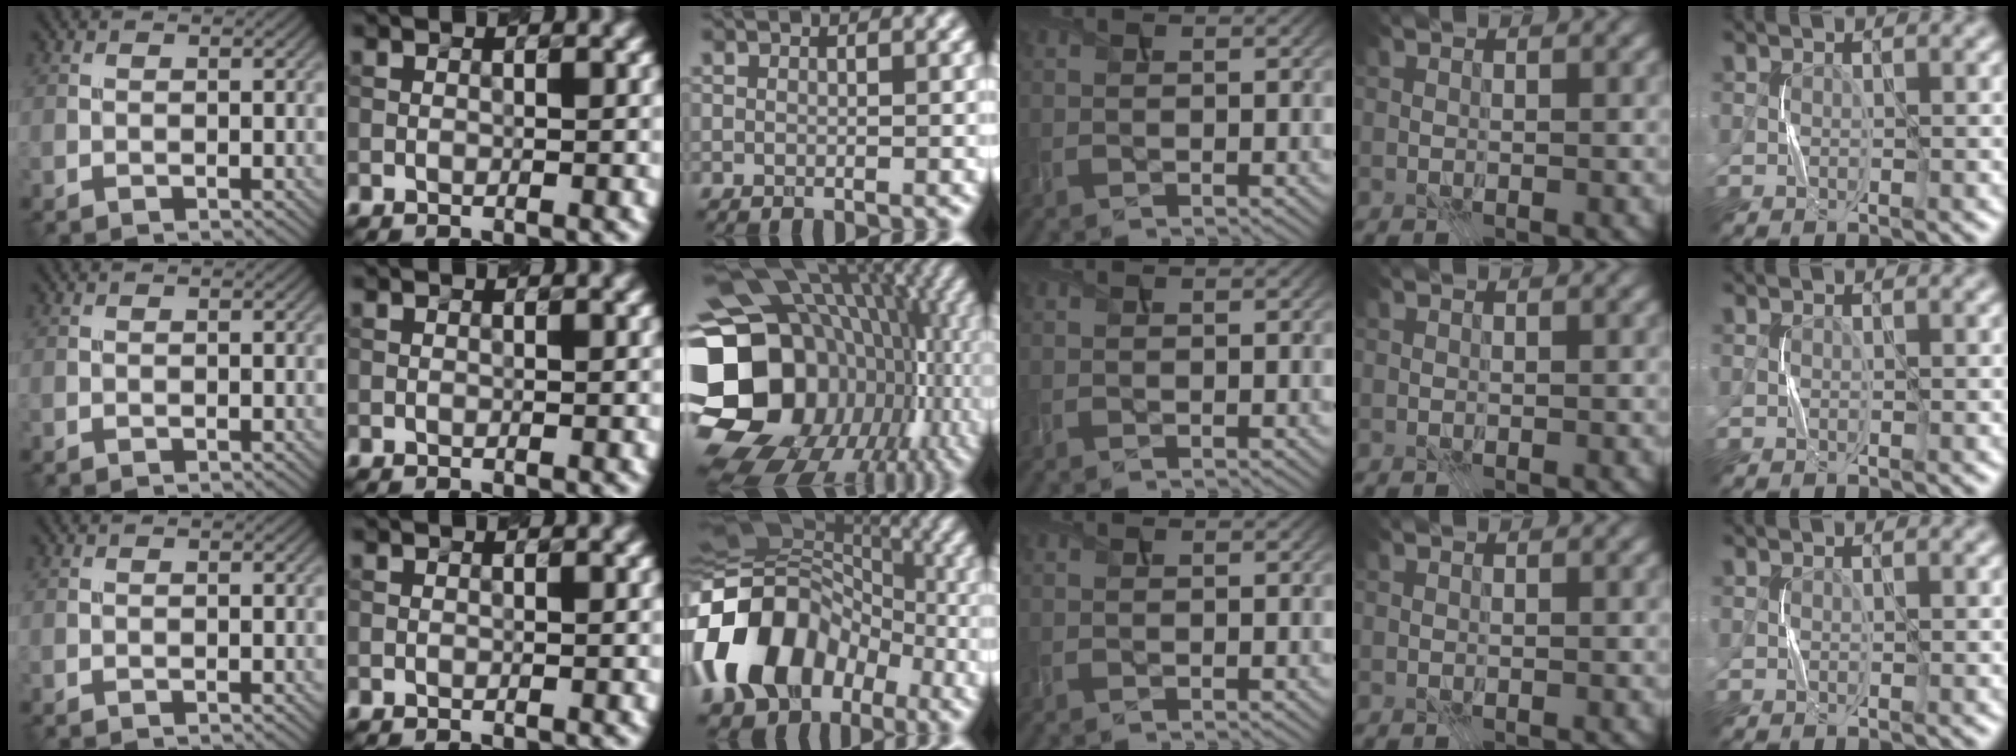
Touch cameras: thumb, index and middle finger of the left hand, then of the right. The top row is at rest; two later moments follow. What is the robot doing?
{"motion": "press", "object": "stapler"}